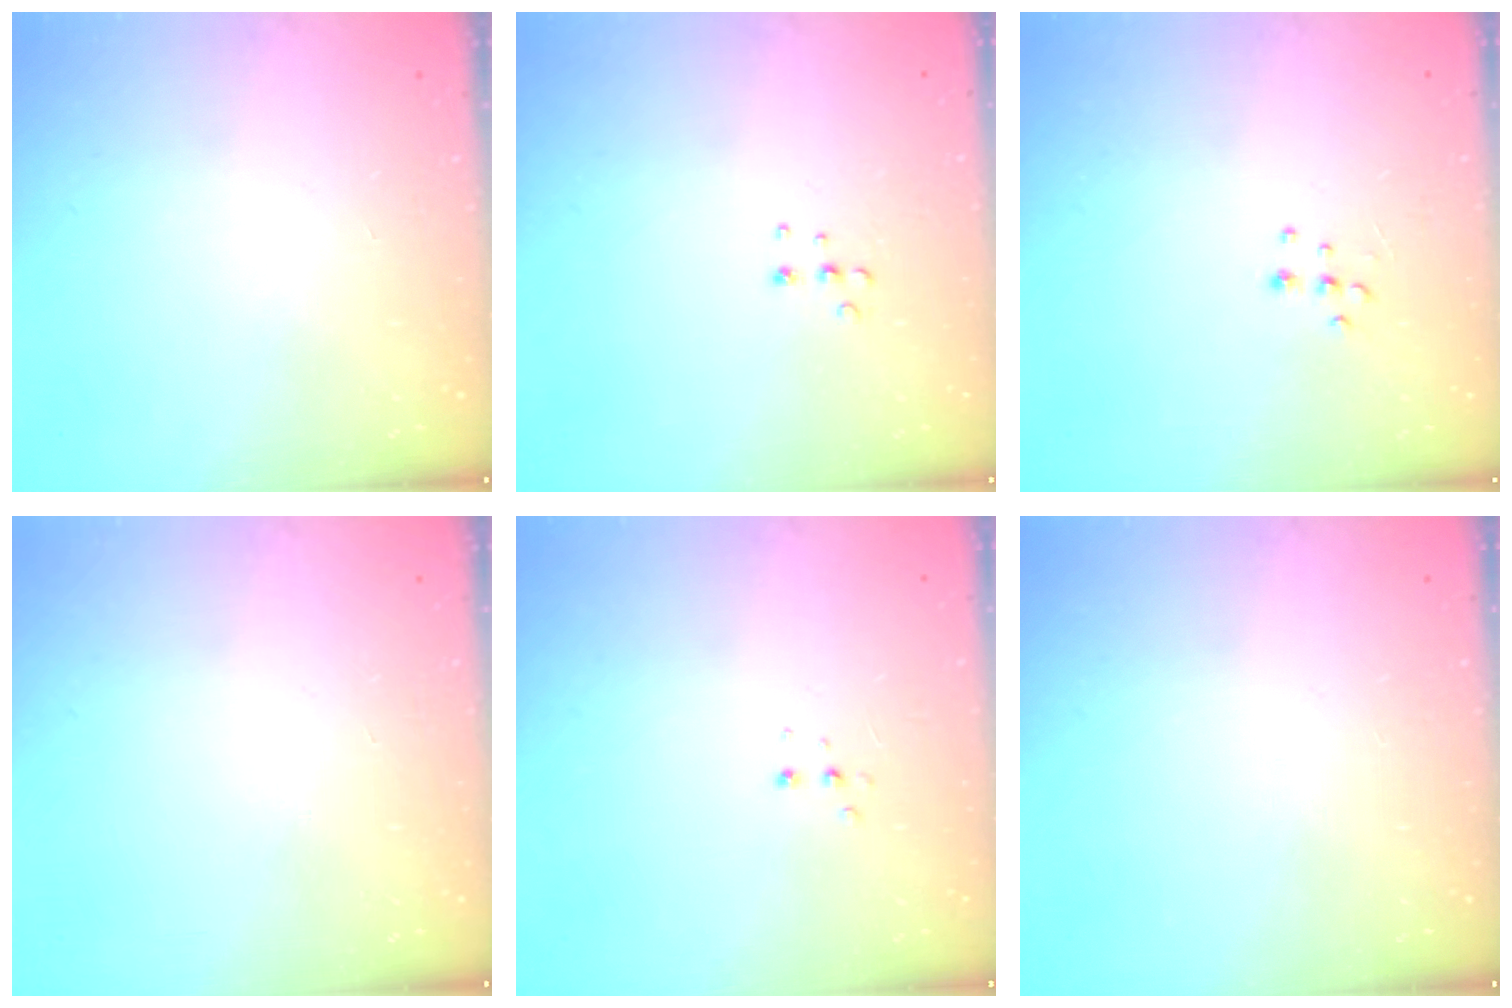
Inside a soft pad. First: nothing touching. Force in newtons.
{"total": 4.4, "press": 4.4, "slide": 0.5}
{"total": 6.7, "press": 6.7, "slide": 0.6}
{"total": 0.0}
{"total": 2.7, "press": 2.7, "slide": 0.5}
{"total": 0.0}